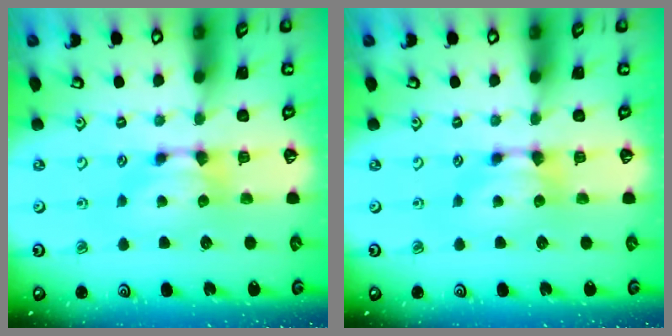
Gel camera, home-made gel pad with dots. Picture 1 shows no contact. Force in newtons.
{"total": 0.0}